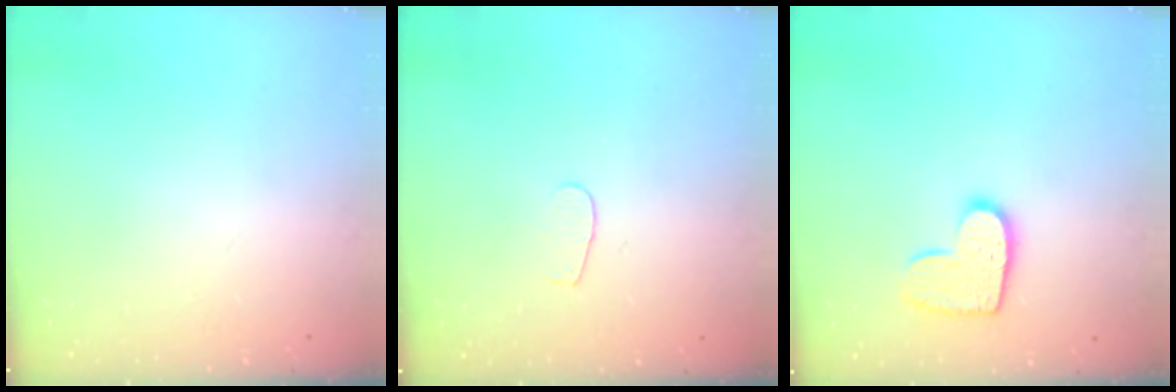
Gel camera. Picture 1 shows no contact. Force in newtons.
{"total": 2.6, "press": 2.5, "slide": 0.3}
{"total": 11.2, "press": 11.2, "slide": 0.6}